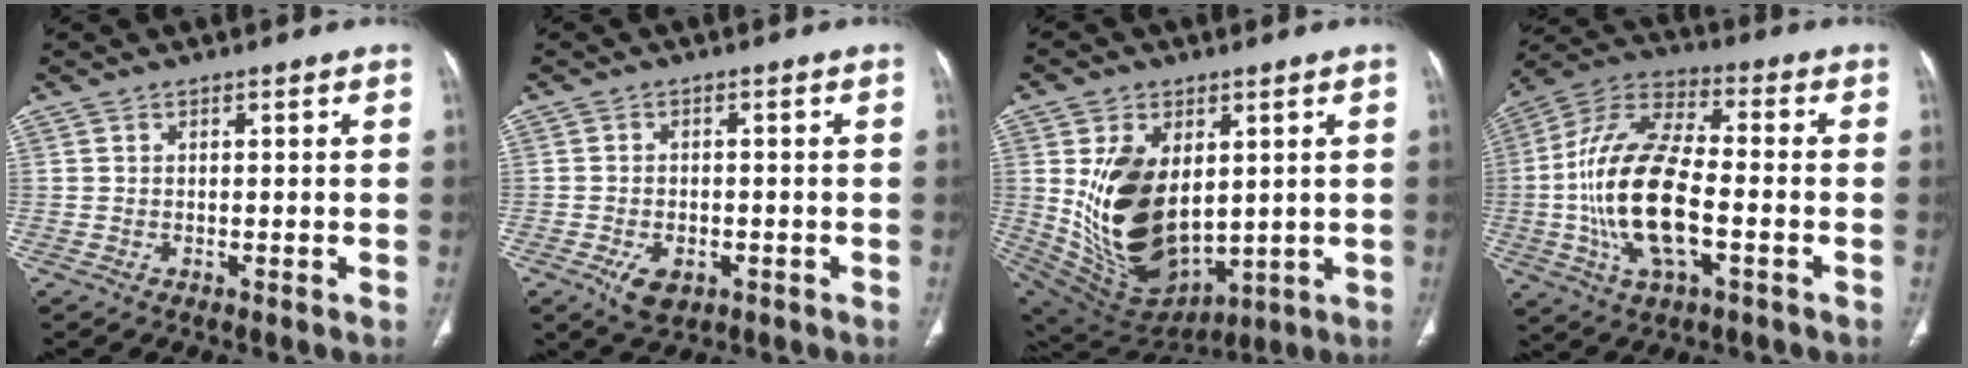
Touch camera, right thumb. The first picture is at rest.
{"total": 5.1, "force": [-2.2, 3.2, 3.3], "torque": [-0.055, 0.005, -0.029]}
{"total": 20.8, "force": [2.0, 13.2, 15.9], "torque": [-0.271, -0.028, 0.075]}
{"total": 19.6, "force": [-3.2, 8.7, 17.3], "torque": [-0.349, 0.024, -0.059]}